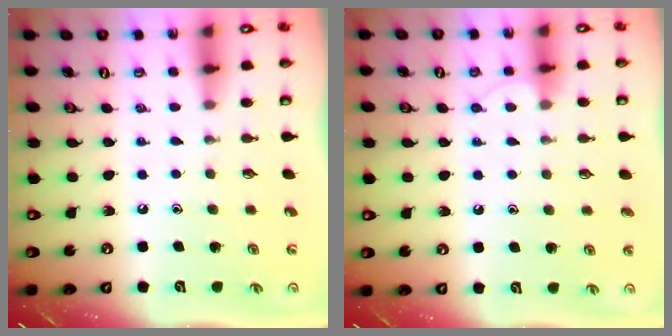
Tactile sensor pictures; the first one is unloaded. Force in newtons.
{"total": 4.9, "press": 4.9, "slide": 0.5}